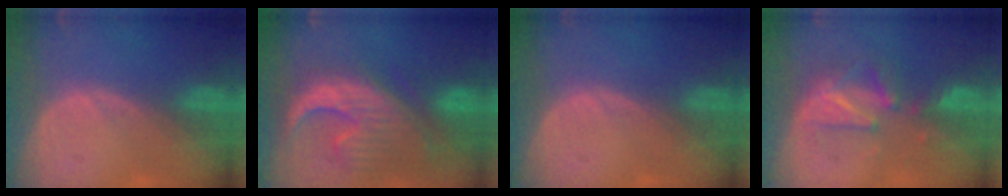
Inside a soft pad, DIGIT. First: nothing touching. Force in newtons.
{"total": 13.6, "press": 11.5, "slide": 7.2}
{"total": 0.0}
{"total": 6.2, "press": 6.2, "slide": 0.6}